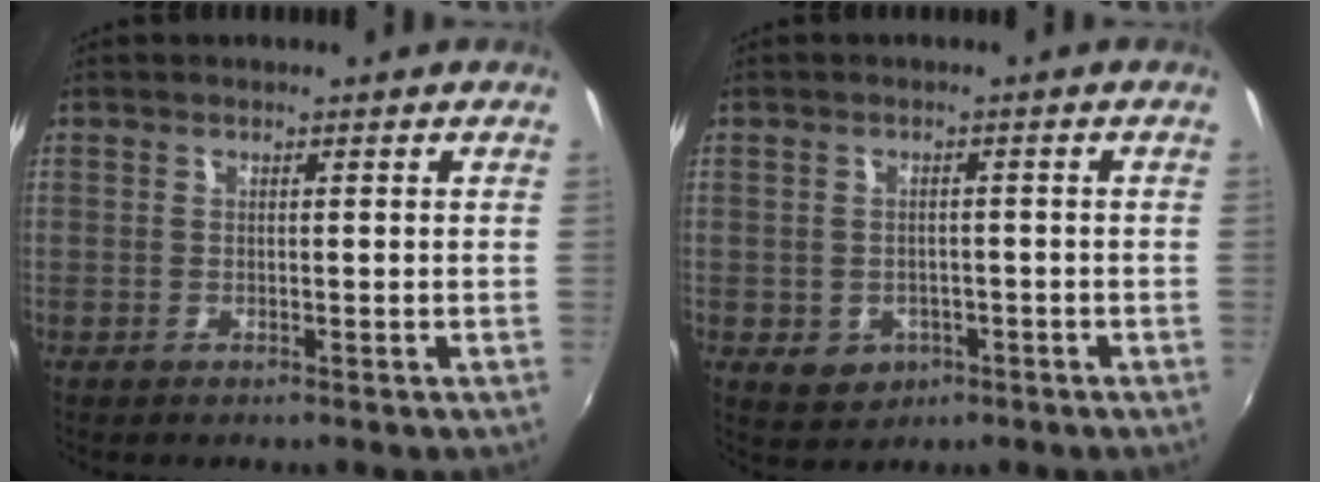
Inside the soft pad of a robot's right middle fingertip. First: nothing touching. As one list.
[{"total": 5.4, "force": [-2.0, 4.5, 2.0], "torque": [-0.051, -0.003, -0.016]}]